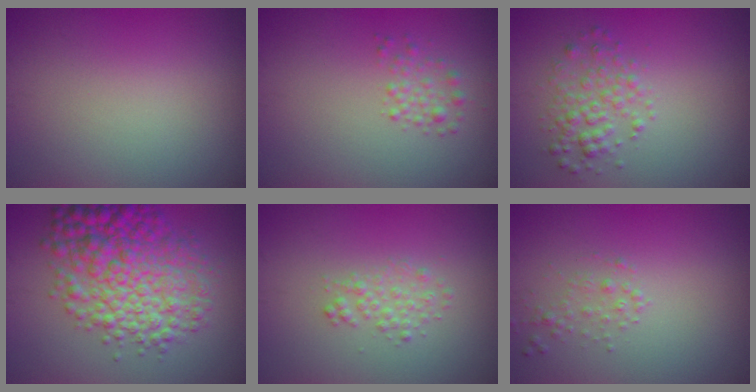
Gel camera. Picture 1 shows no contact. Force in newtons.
{"total": 1.5, "press": 1.5, "slide": 0.1}
{"total": 2.6, "press": 2.6, "slide": 0.0}
{"total": 8.5, "press": 8.5, "slide": 0.1}
{"total": 1.5, "press": 1.5, "slide": 0.0}
{"total": 1.2, "press": 1.2, "slide": 0.1}